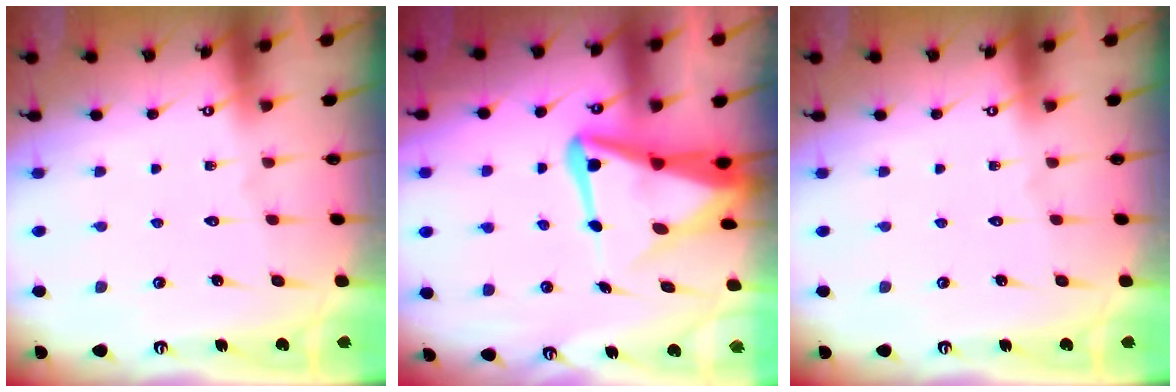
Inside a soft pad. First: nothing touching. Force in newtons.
{"total": 10.1, "press": 10.1, "slide": 1.2}
{"total": 0.0}